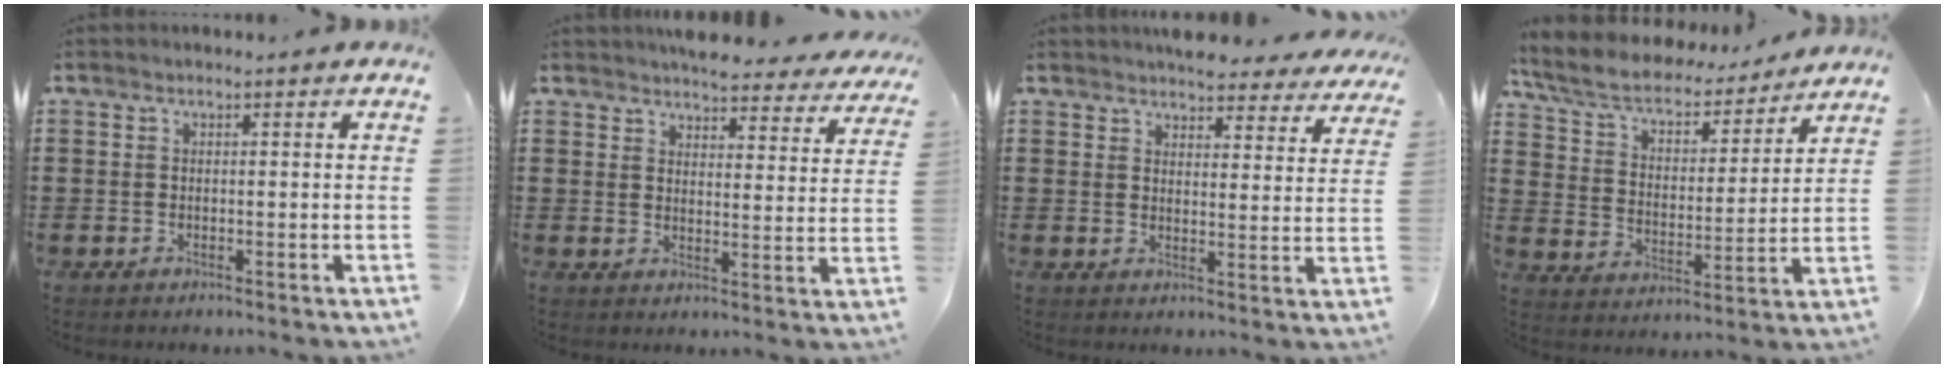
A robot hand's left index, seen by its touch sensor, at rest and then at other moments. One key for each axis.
{"total": 4.7, "fx": 4.6, "fy": 0.4, "fz": 0.7, "tx": -0.017, "ty": -0.029, "tz": 0.081}
{"total": 4.5, "fx": 4.4, "fy": 0.7, "fz": 0.7, "tx": -0.015, "ty": -0.023, "tz": 0.078}
{"total": 6.6, "fx": 5.6, "fy": 2.0, "fz": 2.9, "tx": -0.081, "ty": -0.036, "tz": 0.093}